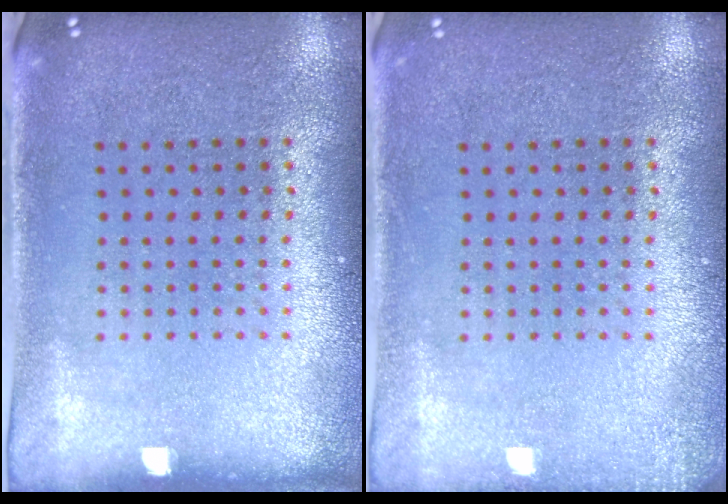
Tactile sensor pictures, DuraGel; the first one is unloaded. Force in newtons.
{"total": 1.1, "press": 1.1, "slide": 0.3}